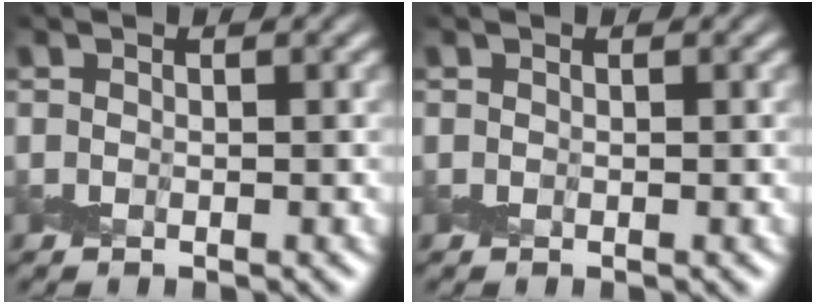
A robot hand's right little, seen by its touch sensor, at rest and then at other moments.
{"total": 0.0}